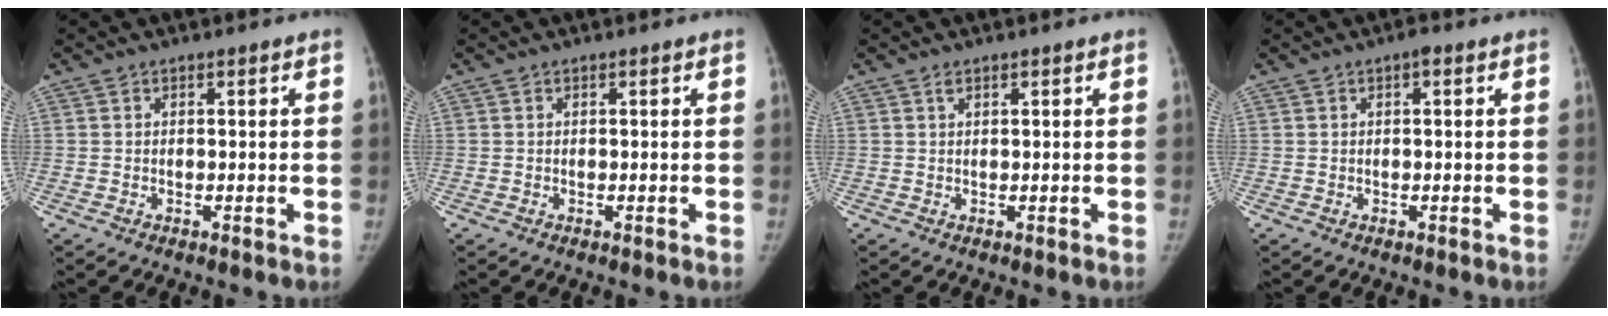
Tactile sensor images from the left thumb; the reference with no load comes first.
{"total": 0.0}
{"total": 0.7, "force": [0.5, 0.3, 0.4], "torque": [-0.008, 0.002, 0.009]}
{"total": 1.1, "force": [0.3, 0.5, 0.9], "torque": [-0.010, 0.004, -0.001]}